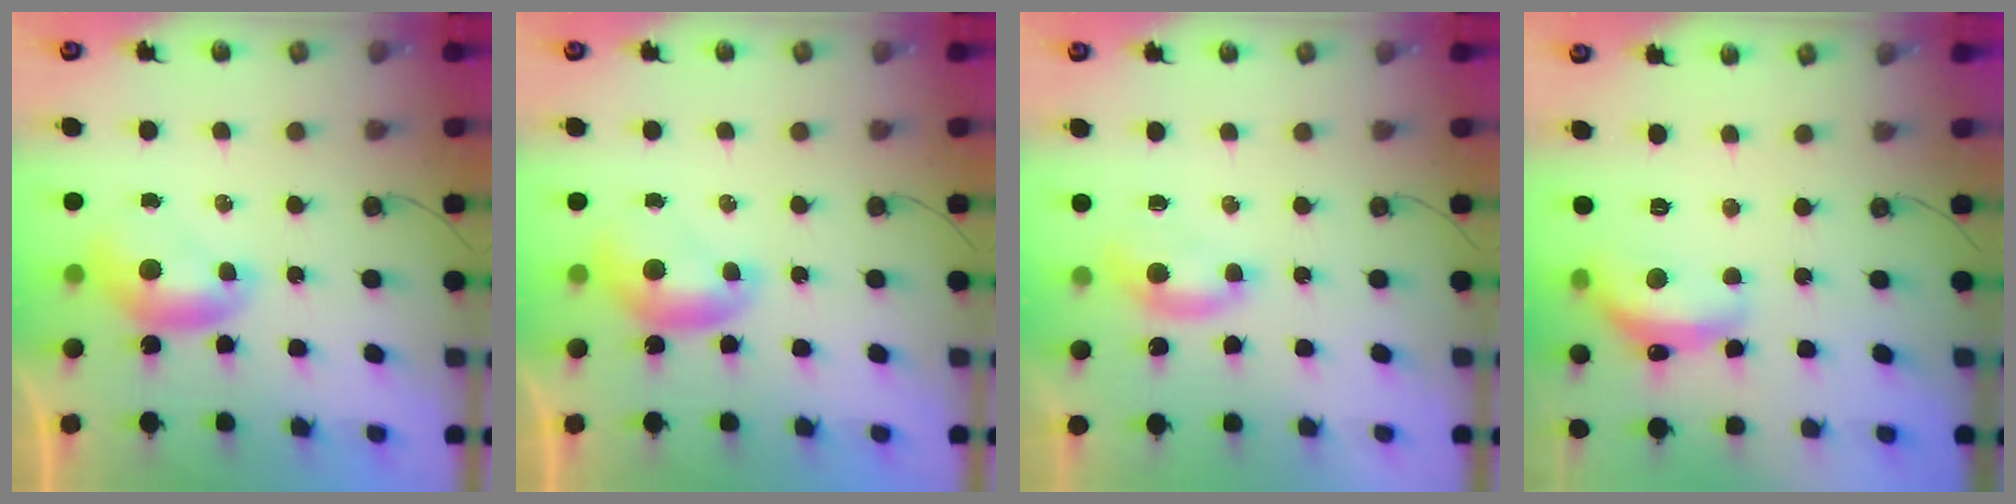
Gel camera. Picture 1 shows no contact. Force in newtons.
{"total": 0.0}
{"total": 0.9, "press": 0.7, "slide": 0.6}
{"total": 7.3, "press": 7.3, "slide": 0.8}